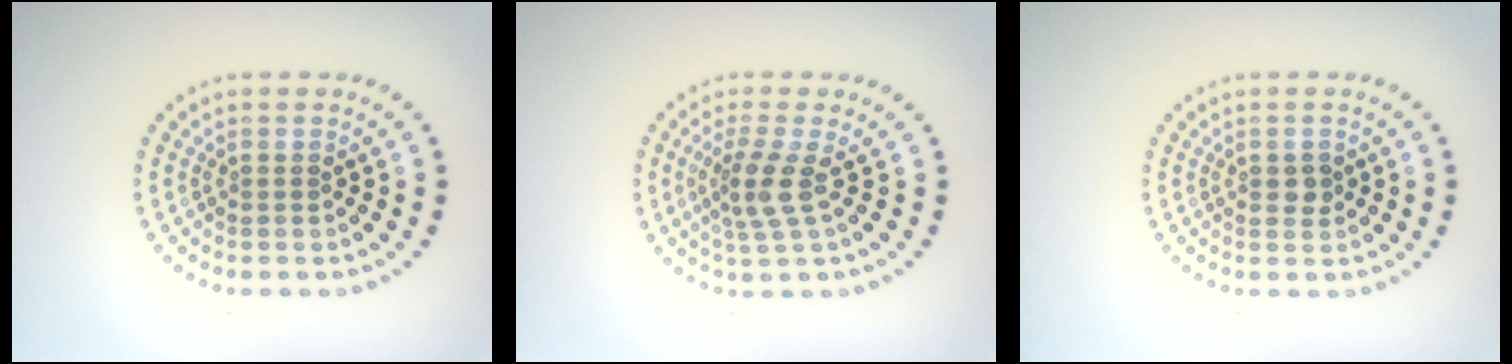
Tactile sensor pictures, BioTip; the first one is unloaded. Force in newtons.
{"total": 2.8, "press": 2.2, "slide": 1.8}
{"total": 1.2, "press": 1.2, "slide": 0.2}